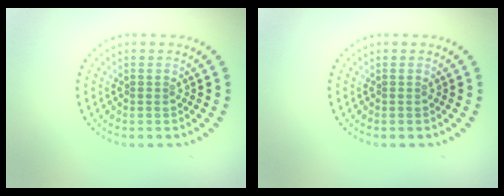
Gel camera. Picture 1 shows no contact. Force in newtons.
{"total": 0.0}